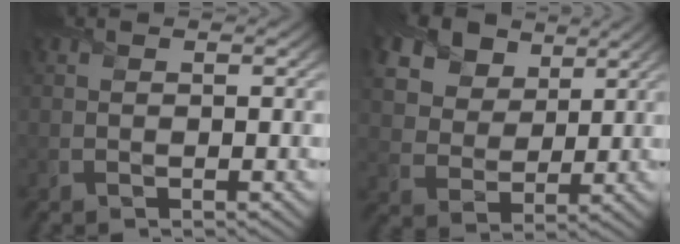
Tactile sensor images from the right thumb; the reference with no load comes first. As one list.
[{"total": 14.6, "force": [8.7, 9.6, 6.6], "torque": [-0.207, 0.021, 0.176]}]